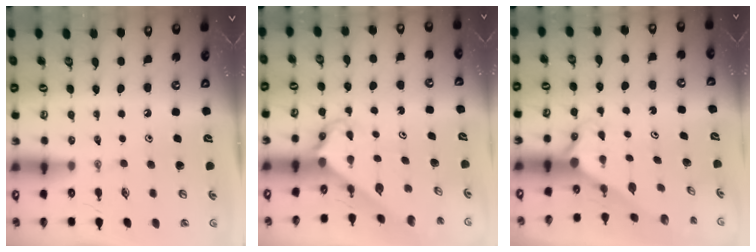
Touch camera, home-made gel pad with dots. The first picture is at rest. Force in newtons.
{"total": 2.8, "press": 2.8, "slide": 0.2}
{"total": 2.2, "press": 2.2, "slide": 0.2}